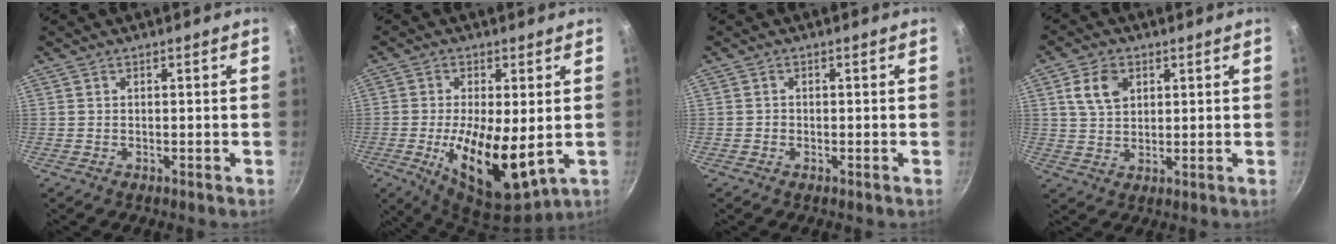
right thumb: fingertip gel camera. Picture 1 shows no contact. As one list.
[{"total": 14.3, "force": [-1.6, 6.1, 12.8], "torque": [-0.215, -0.010, -0.017]}, {"total": 0.6, "force": [-0.2, 0.5, 0.1], "torque": [0.001, 0.002, -0.006]}, {"total": 6.7, "force": [2.5, 4.6, 4.2], "torque": [-0.065, -0.003, 0.046]}]